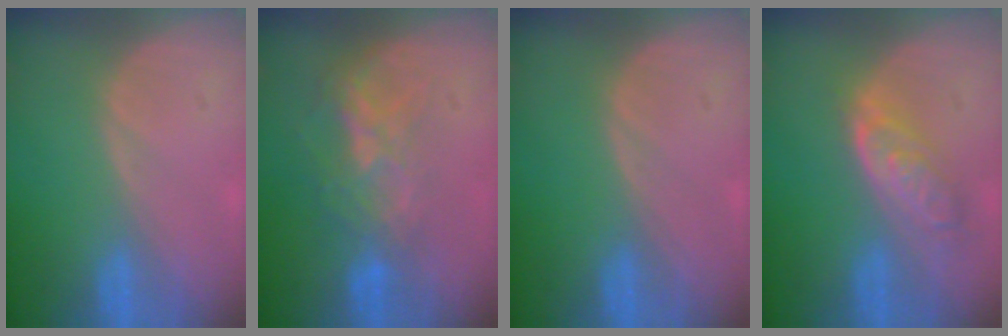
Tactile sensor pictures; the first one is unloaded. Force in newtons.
{"total": 6.7, "press": 5.9, "slide": 3.2}
{"total": 0.0}
{"total": 6.4, "press": 5.8, "slide": 2.7}